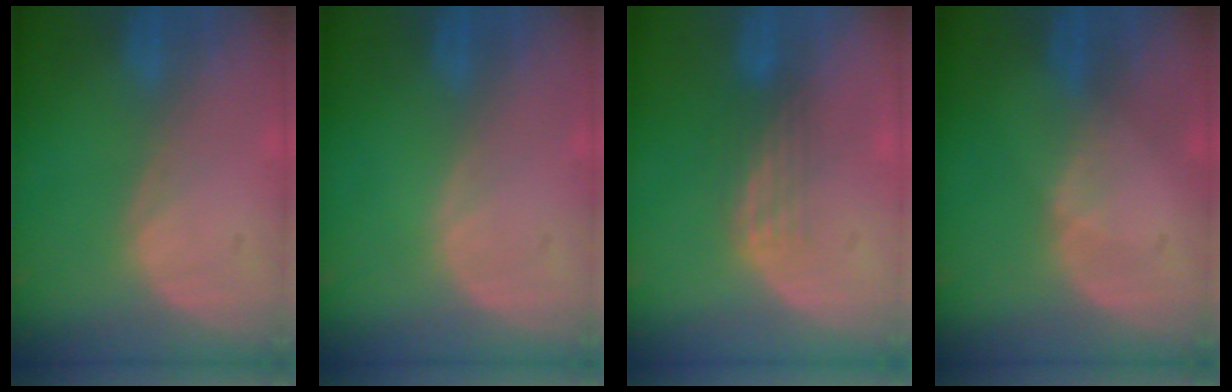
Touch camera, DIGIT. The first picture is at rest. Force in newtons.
{"total": 0.0}
{"total": 3.2, "press": 2.6, "slide": 1.8}
{"total": 0.8, "press": 0.8, "slide": 0.1}